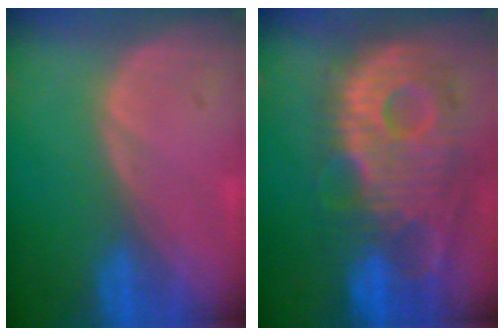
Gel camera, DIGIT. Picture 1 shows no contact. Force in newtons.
{"total": 13.0, "press": 11.3, "slide": 6.4}